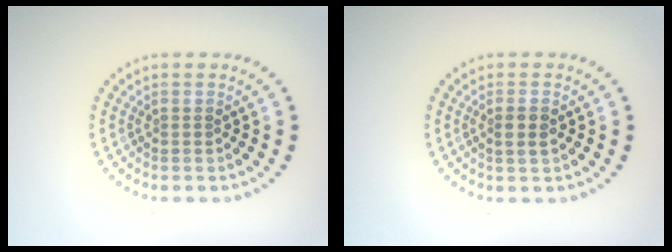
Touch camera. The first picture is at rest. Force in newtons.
{"total": 1.5, "press": 1.5, "slide": 0.5}